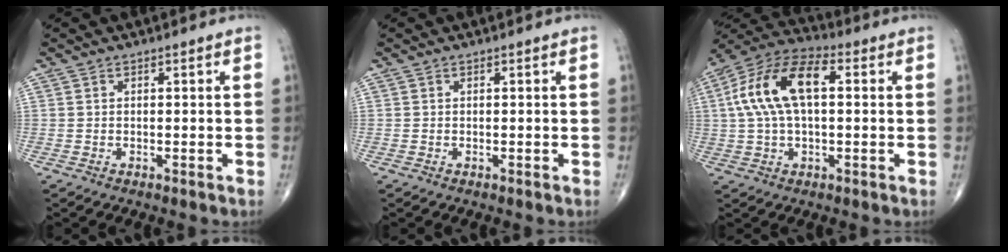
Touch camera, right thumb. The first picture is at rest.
{"total": 0.0}
{"total": 15.1, "force": [2.5, 7.7, 12.8], "torque": [-0.255, 0.037, 0.039]}